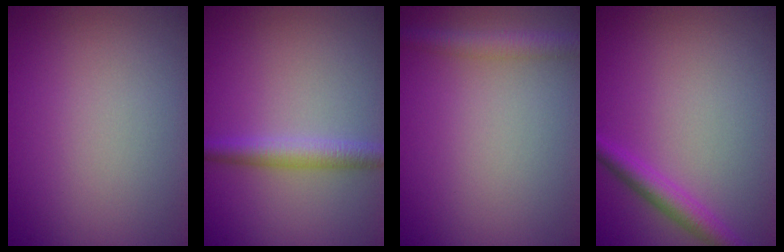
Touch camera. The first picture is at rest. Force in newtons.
{"total": 2.7, "press": 2.7, "slide": 0.0}
{"total": 2.4, "press": 2.4, "slide": 0.1}
{"total": 2.7, "press": 2.7, "slide": 0.1}